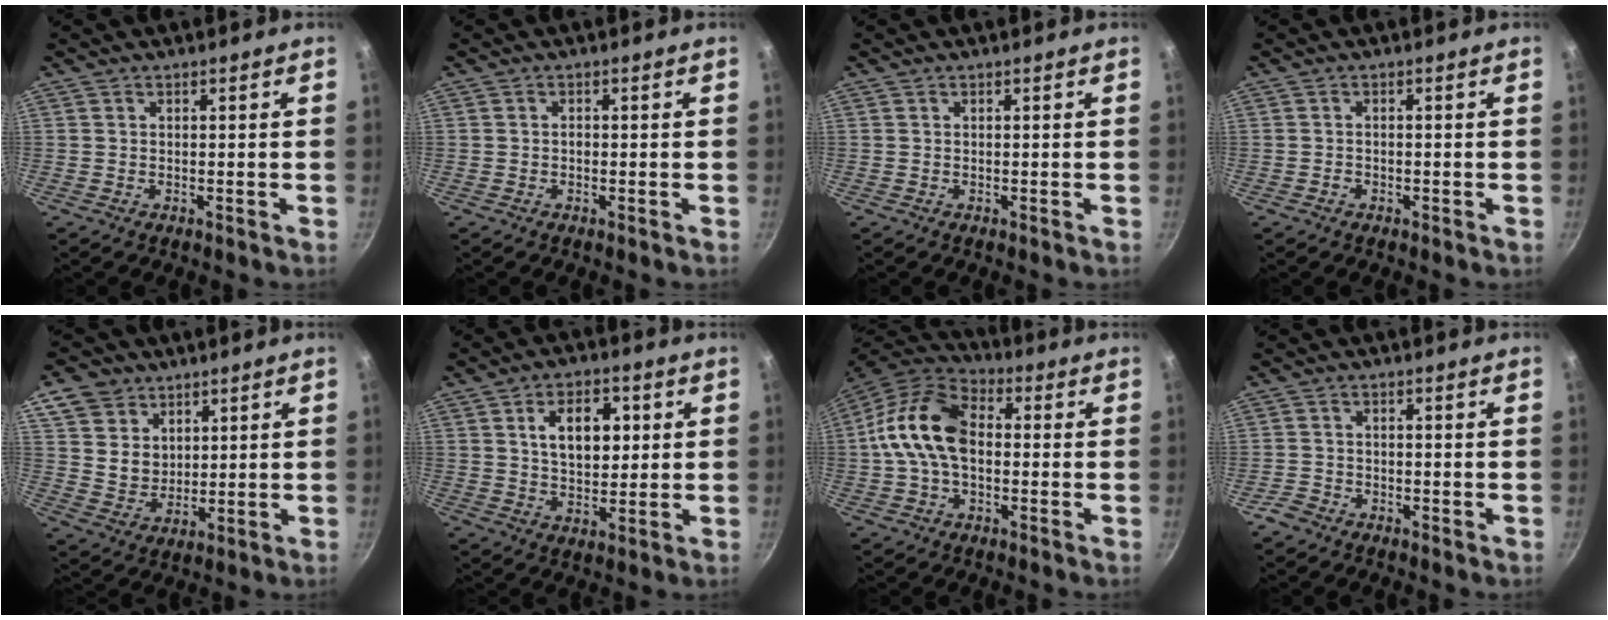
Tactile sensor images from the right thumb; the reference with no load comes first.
{"total": 0.7, "force": [-0.1, 0.5, 0.4], "torque": [-0.005, 0.004, -0.004]}
{"total": 0.0}
{"total": 0.8, "force": [-0.5, 0.5, 0.2], "torque": [-0.009, 0.007, -0.009]}
{"total": 9.7, "force": [5.1, 7.7, 3.2], "torque": [-0.029, -0.017, 0.100]}
{"total": 10.2, "force": [2.5, 6.4, 7.5], "torque": [-0.093, -0.003, 0.040]}
{"total": 14.6, "force": [0.1, 9.5, 11.1], "torque": [-0.185, 0.036, -0.017]}
{"total": 2.3, "force": [-1.8, 1.3, 0.5], "torque": [-0.010, 0.017, -0.033]}